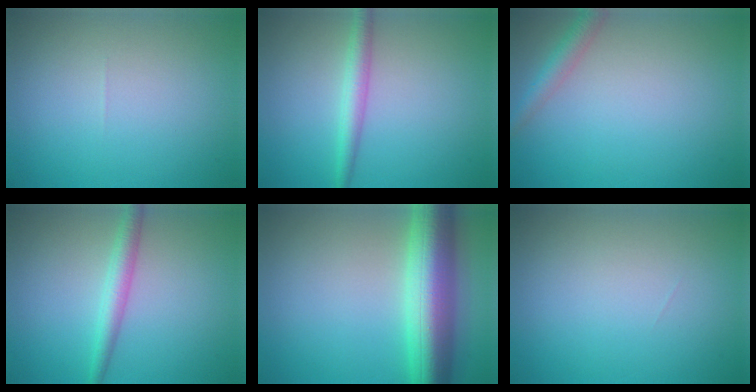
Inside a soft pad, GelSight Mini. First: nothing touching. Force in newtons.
{"total": 2.4, "press": 2.4, "slide": 0.1}
{"total": 2.1, "press": 2.1, "slide": 0.1}
{"total": 2.5, "press": 2.5, "slide": 0.0}
{"total": 9.5, "press": 9.5, "slide": 0.2}
{"total": 0.0}